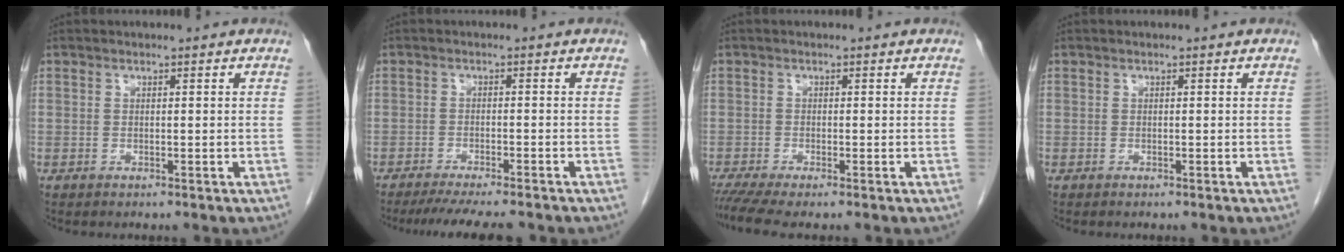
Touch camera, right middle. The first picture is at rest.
{"total": 9.3, "force": [-8.0, 0.6, 4.6], "torque": [-0.061, -0.018, -0.117]}
{"total": 3.8, "force": [-2.9, 0.0, 2.4], "torque": [-0.043, -0.010, -0.055]}
{"total": 0.0}